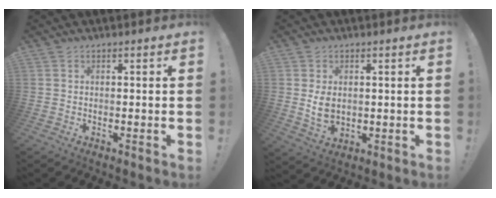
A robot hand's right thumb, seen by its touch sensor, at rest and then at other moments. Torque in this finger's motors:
{"motor_torque": [0.19, 0.51, 0.33, -0.08, -0.05]}